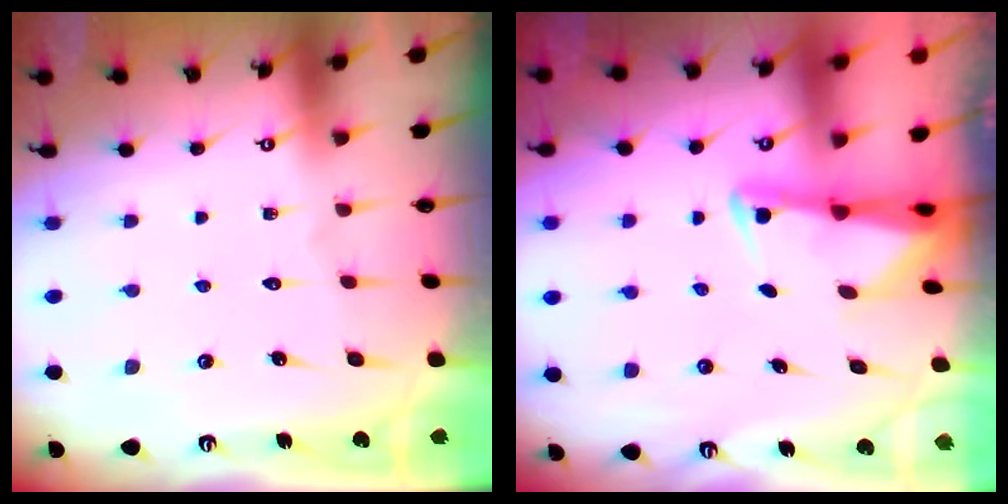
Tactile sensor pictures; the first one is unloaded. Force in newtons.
{"total": 2.3, "press": 2.2, "slide": 0.4}